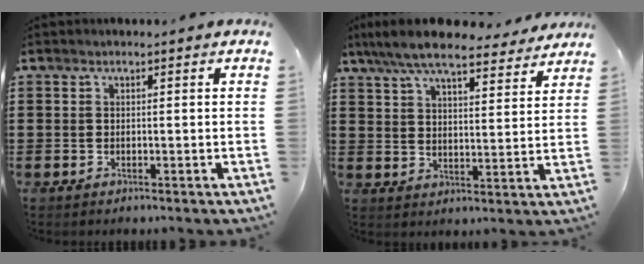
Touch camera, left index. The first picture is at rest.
{"total": 8.4, "force": [7.5, 1.2, 3.5], "torque": [-0.096, -0.031, 0.135]}